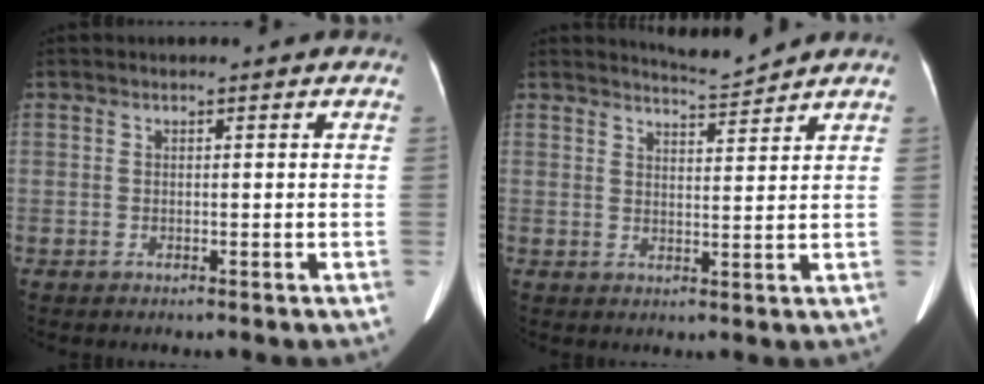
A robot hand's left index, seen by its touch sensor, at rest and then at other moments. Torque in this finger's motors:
{"motor_torque": [0.30, -0.51, -0.02, -0.01]}